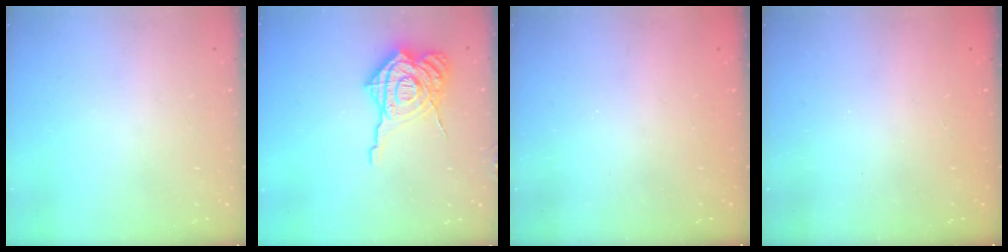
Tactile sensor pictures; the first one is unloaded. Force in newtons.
{"total": 17.6, "press": 17.5, "slide": 2.0}
{"total": 2.3, "press": 2.2, "slide": 0.8}
{"total": 2.3, "press": 2.2, "slide": 0.8}